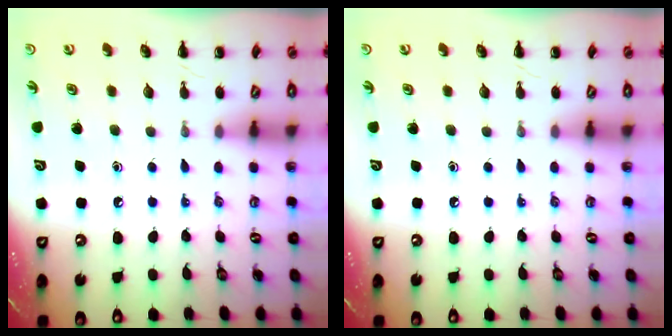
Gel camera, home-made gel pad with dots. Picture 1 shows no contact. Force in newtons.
{"total": 0.0}